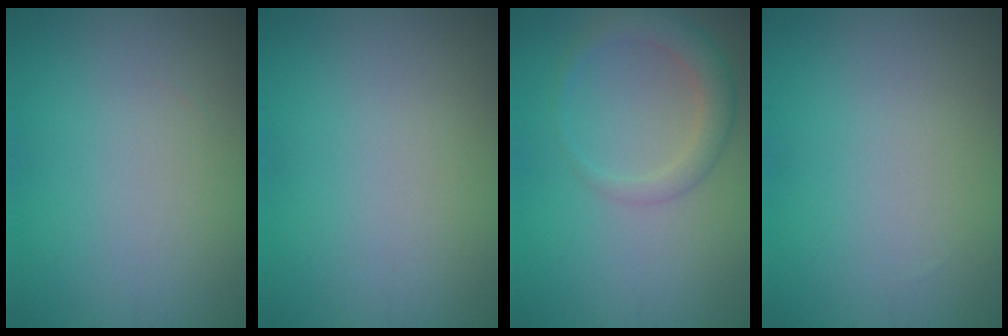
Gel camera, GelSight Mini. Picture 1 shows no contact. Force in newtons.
{"total": 0.0}
{"total": 2.8, "press": 2.8, "slide": 0.2}
{"total": 0.0}